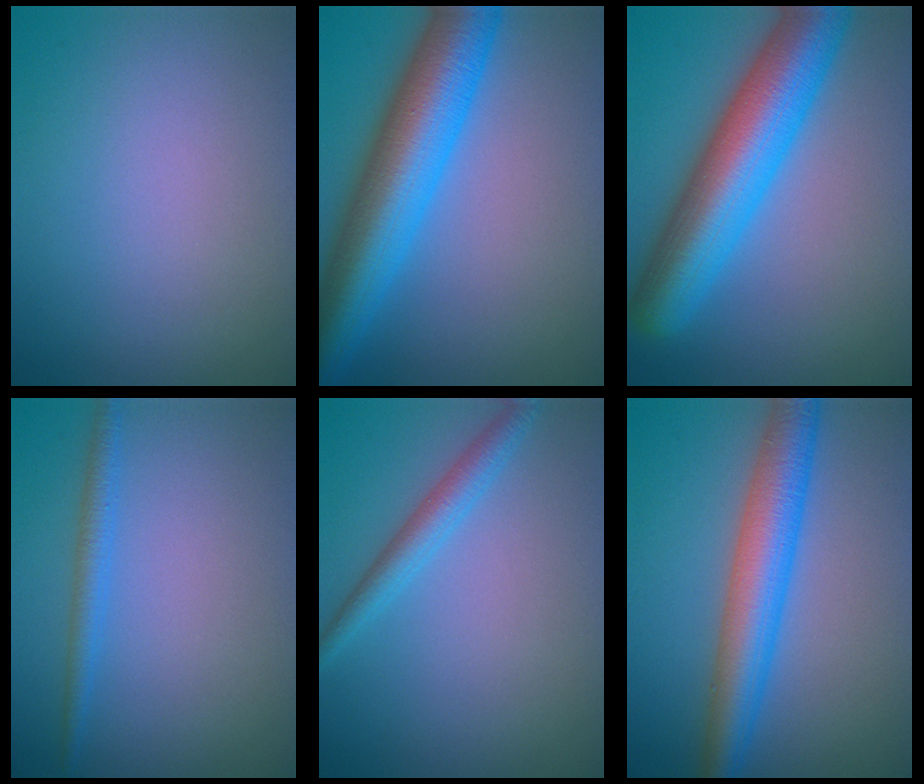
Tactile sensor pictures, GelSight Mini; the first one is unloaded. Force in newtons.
{"total": 10.5, "press": 10.5, "slide": 0.2}
{"total": 10.3, "press": 10.3, "slide": 0.4}
{"total": 1.8, "press": 1.8, "slide": 0.1}
{"total": 2.5, "press": 2.5, "slide": 0.0}
{"total": 6.5, "press": 6.5, "slide": 0.1}